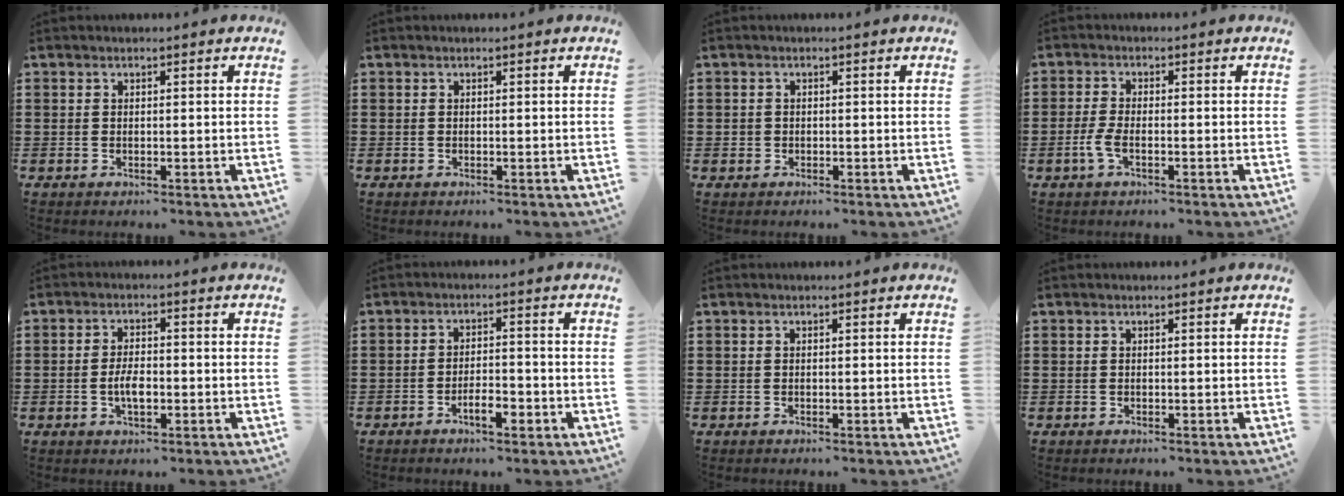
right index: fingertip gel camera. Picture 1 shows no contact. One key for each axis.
{"total": 0.0}
{"total": 0.9, "fx": 0.0, "fy": 0.8, "fz": 0.1, "tx": -0.004, "ty": 0.007, "tz": -0.003}
{"total": 2.8, "fx": -1.1, "fy": 0.7, "fz": 2.4, "tx": -0.065, "ty": -0.010, "tz": -0.025}
{"total": 3.8, "fx": -0.9, "fy": 1.5, "fz": 3.4, "tx": -0.071, "ty": -0.003, "tz": -0.017}
{"total": 4.4, "fx": -2.4, "fy": 1.7, "fz": 3.3, "tx": -0.063, "ty": 0.005, "tz": -0.047}
{"total": 0.0}
{"total": 0.0}